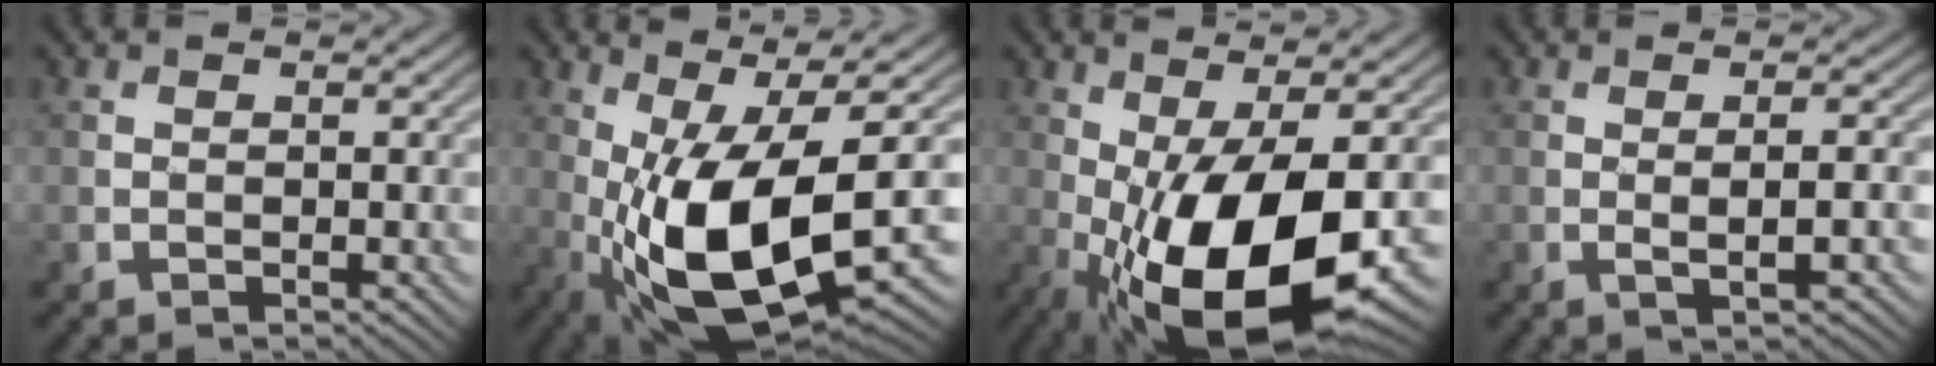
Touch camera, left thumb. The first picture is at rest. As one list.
[{"total": 14.8, "force": [-3.0, 5.3, 13.5], "torque": [-0.268, -0.019, -0.041]}, {"total": 14.9, "force": [-3.7, 5.9, 13.2], "torque": [-0.240, -0.021, -0.052]}, {"total": 2.8, "force": [-0.1, 0.5, 2.8], "torque": [-0.047, 0.004, -0.007]}]